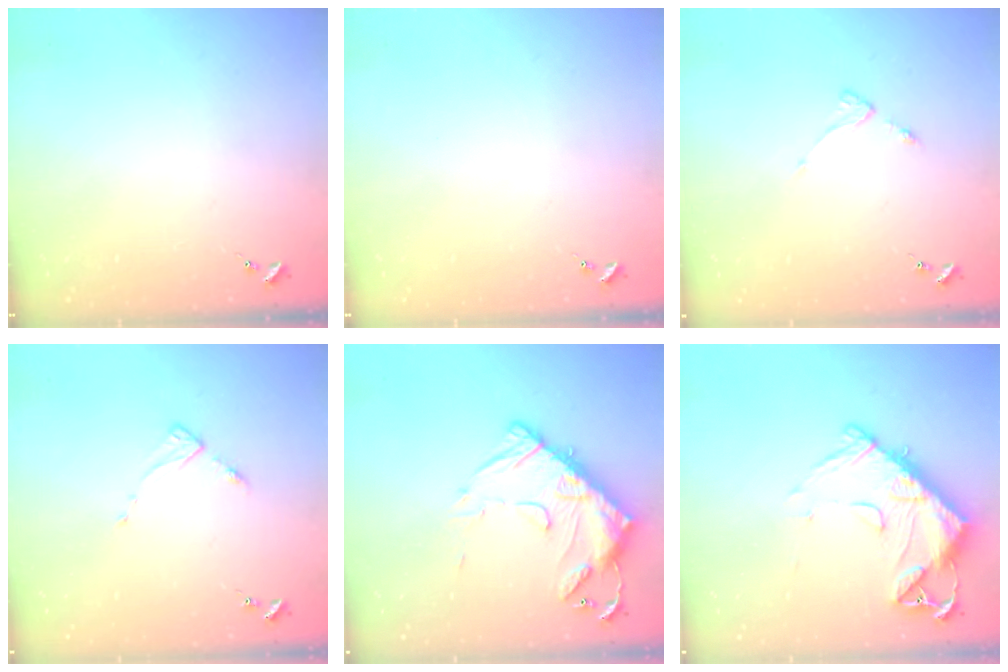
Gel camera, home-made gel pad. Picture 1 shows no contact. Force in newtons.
{"total": 0.0}
{"total": 2.8, "press": 2.7, "slide": 0.5}
{"total": 3.7, "press": 3.6, "slide": 0.4}
{"total": 16.8, "press": 16.7, "slide": 1.2}
{"total": 15.0, "press": 14.9, "slide": 1.6}